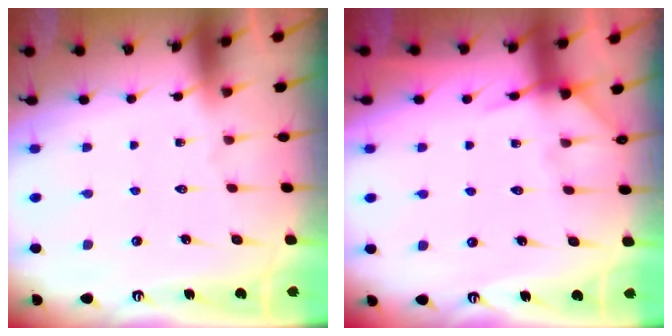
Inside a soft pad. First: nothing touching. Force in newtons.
{"total": 6.2, "press": 6.2, "slide": 0.7}